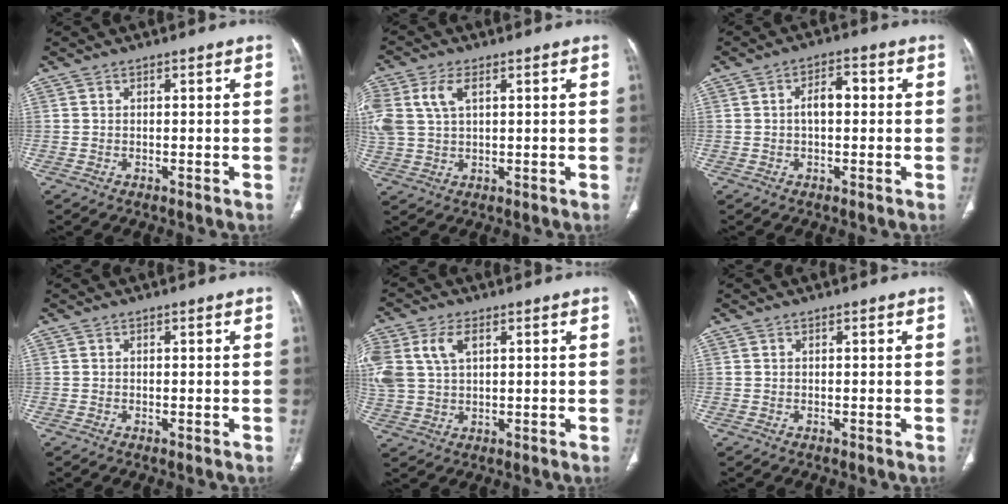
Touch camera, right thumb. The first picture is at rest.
{"total": 9.5, "force": [3.1, 5.6, 7.1], "torque": [-0.180, 0.012, 0.067]}
{"total": 4.3, "force": [0.1, 2.3, 3.6], "torque": [-0.058, 0.015, -0.004]}
{"total": 0.0}
{"total": 12.1, "force": [3.9, 7.7, 8.4], "torque": [-0.218, 0.007, 0.082]}
{"total": 0.0}